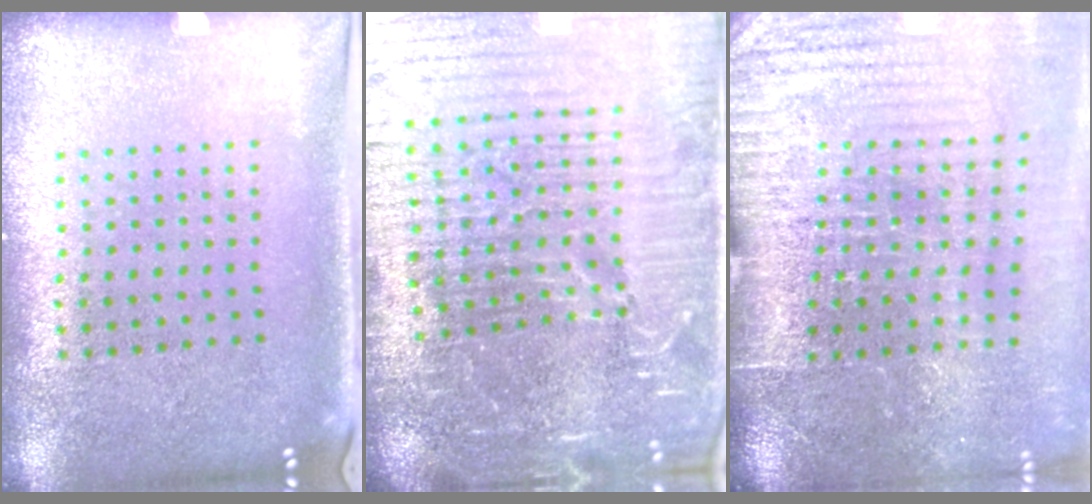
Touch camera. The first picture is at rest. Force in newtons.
{"total": 7.0, "press": 6.1, "slide": 3.4}
{"total": 4.3, "press": 3.7, "slide": 2.2}